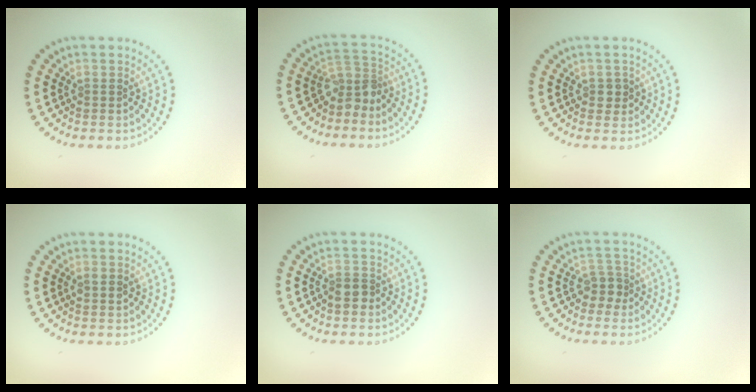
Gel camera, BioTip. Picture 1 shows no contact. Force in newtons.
{"total": 2.6, "press": 1.9, "slide": 1.8}
{"total": 1.3, "press": 1.3, "slide": 0.4}
{"total": 1.2, "press": 1.2, "slide": 0.1}
{"total": 1.9, "press": 1.7, "slide": 0.8}
{"total": 1.9, "press": 1.5, "slide": 1.2}